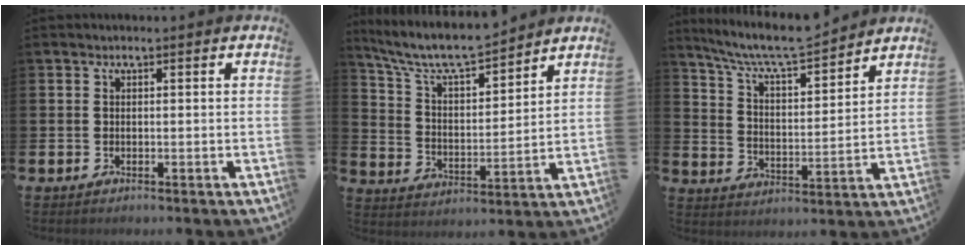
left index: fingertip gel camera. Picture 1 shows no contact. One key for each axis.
{"total": 8.1, "fx": 7.6, "fy": 1.3, "fz": 2.6, "tx": -0.090, "ty": -0.051, "tz": 0.133}
{"total": 8.1, "fx": 7.7, "fy": 0.7, "fz": 2.5, "tx": -0.083, "ty": -0.052, "tz": 0.136}